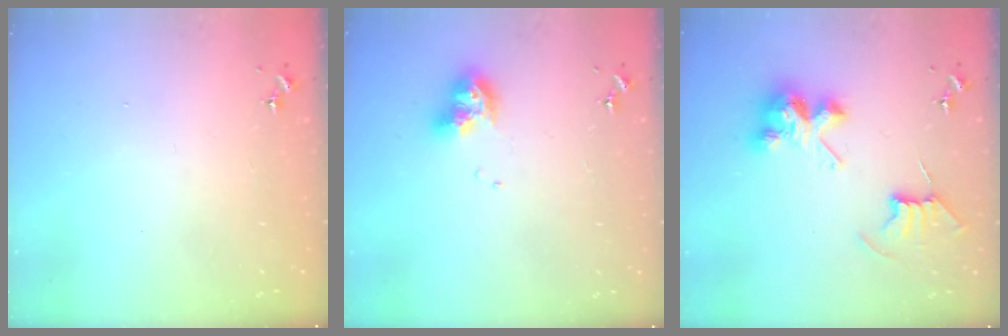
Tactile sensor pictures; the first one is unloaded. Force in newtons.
{"total": 11.1, "press": 11.1, "slide": 1.3}
{"total": 10.5, "press": 10.5, "slide": 0.5}